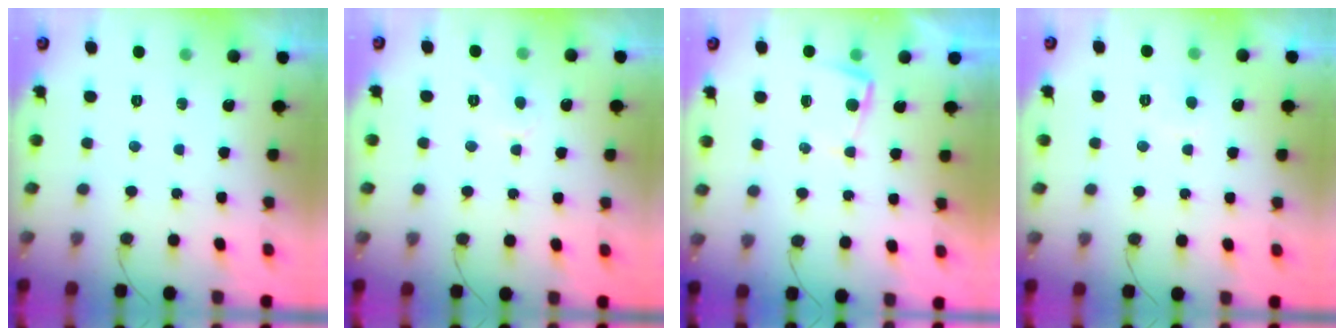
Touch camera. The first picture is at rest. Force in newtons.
{"total": 4.7, "press": 4.6, "slide": 0.5}
{"total": 2.0, "press": 2.0, "slide": 0.4}
{"total": 4.7, "press": 4.7, "slide": 0.4}